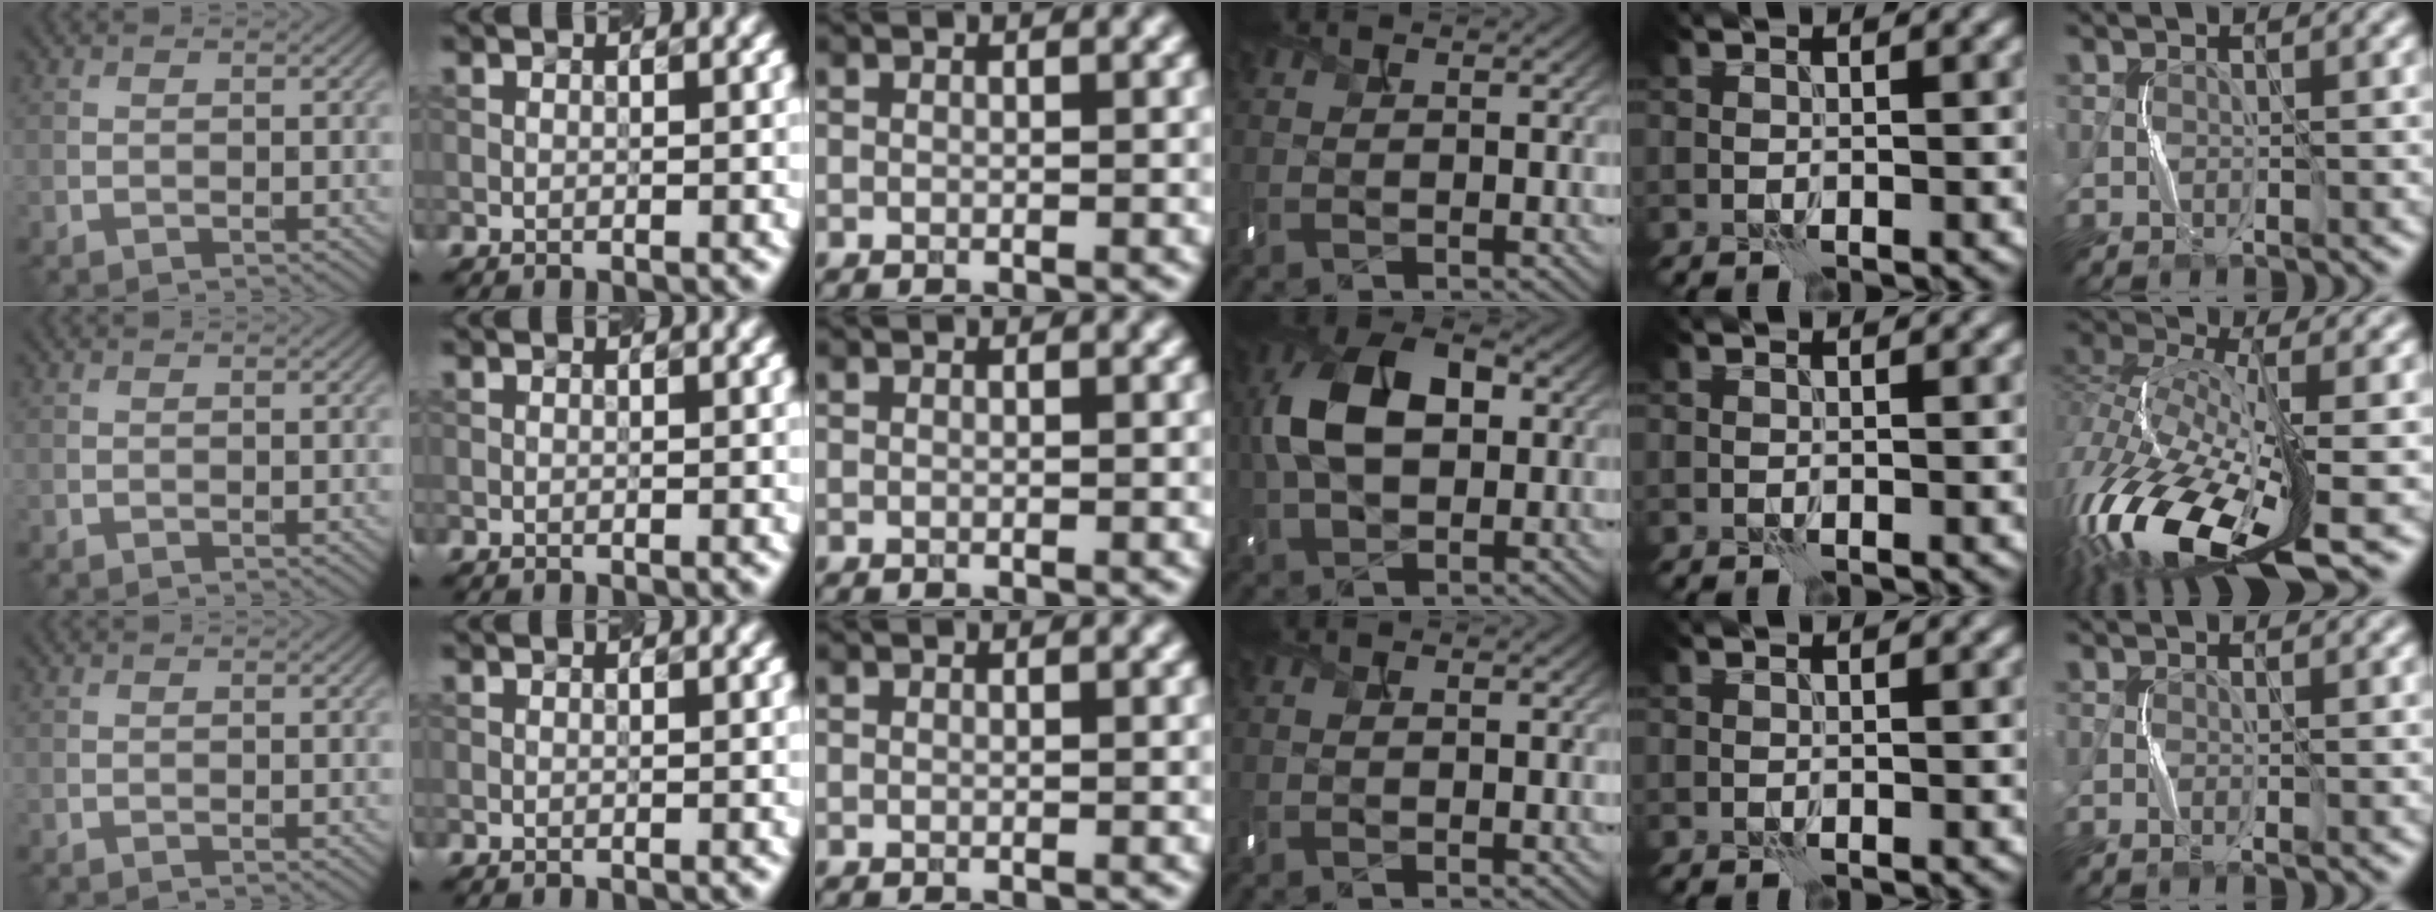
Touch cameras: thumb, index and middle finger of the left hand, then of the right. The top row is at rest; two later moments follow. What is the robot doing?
{"motion": "shake", "object": "handbell"}